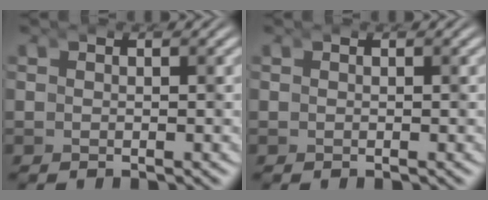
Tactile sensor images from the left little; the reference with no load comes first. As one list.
[{"total": 0.0}]